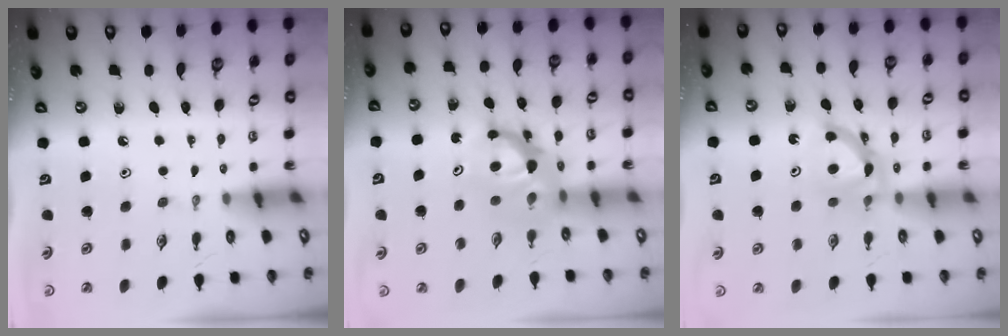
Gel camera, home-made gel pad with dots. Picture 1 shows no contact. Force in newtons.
{"total": 8.6, "press": 8.6, "slide": 0.7}
{"total": 7.9, "press": 7.8, "slide": 0.5}